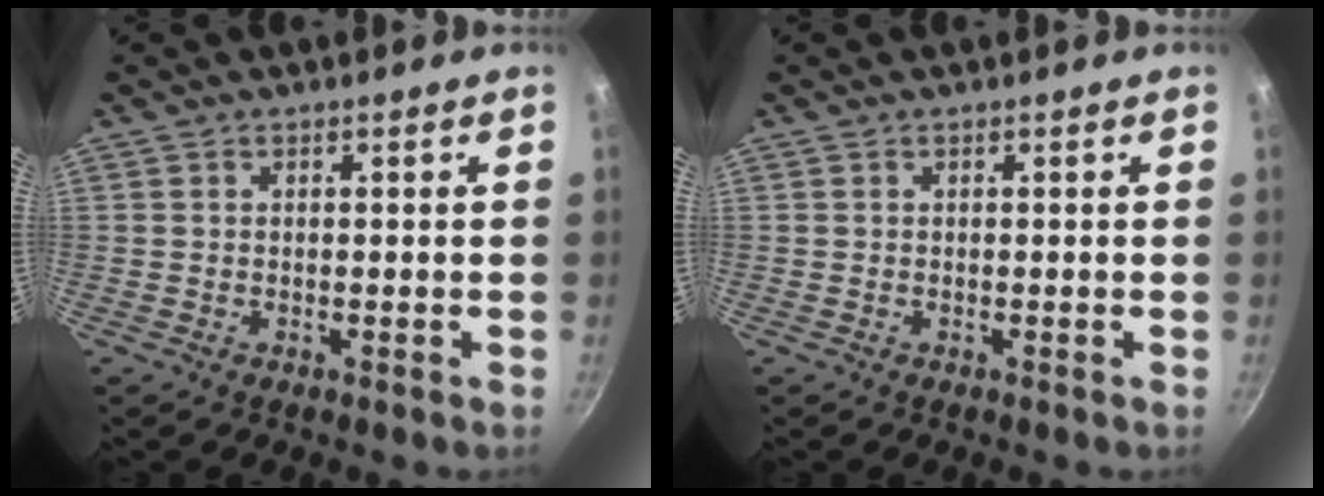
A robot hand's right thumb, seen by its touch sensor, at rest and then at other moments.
{"total": 0.0}